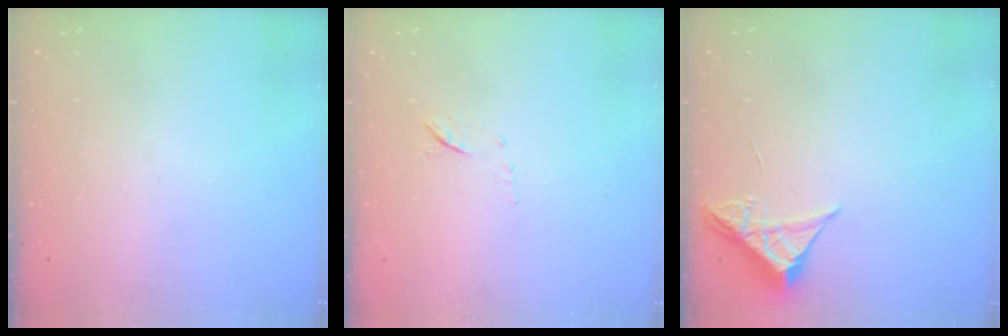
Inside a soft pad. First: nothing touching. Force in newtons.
{"total": 6.1, "press": 5.9, "slide": 1.5}
{"total": 5.2, "press": 5.1, "slide": 0.3}